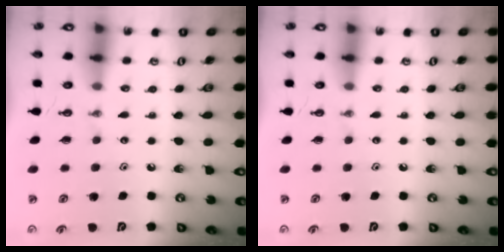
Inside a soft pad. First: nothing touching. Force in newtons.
{"total": 0.0}